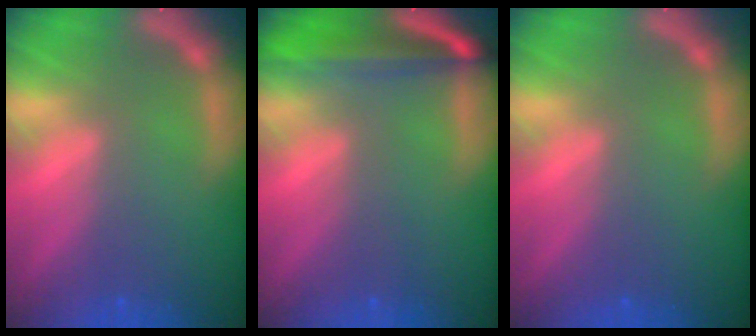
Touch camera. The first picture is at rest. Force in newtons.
{"total": 7.1}
{"total": 0.0}